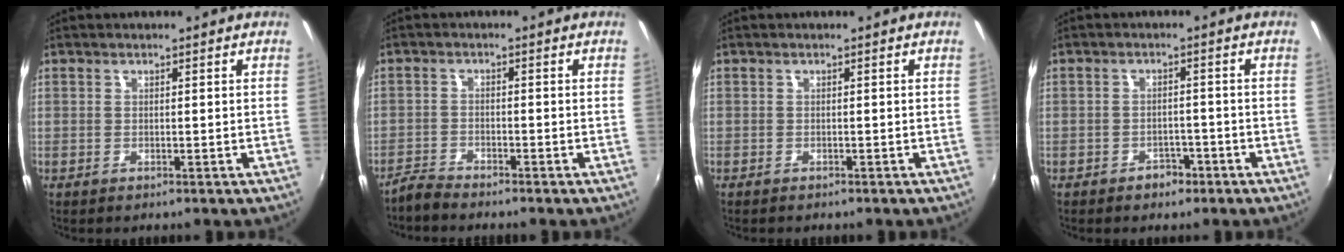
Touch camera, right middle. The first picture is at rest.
{"total": 3.0, "force": [-2.9, 0.3, 0.4], "torque": [-0.017, -0.006, -0.064]}
{"total": 1.0, "force": [-0.9, 0.3, 0.3], "torque": [-0.009, -0.003, -0.014]}
{"total": 3.2, "force": [-2.2, 2.1, 1.1], "torque": [-0.025, 0.005, -0.026]}